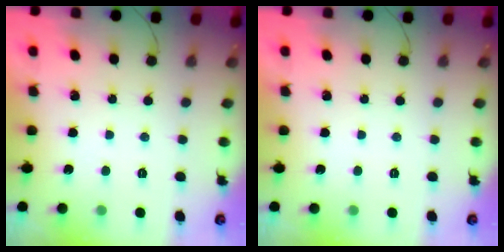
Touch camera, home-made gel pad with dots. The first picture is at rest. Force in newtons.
{"total": 0.0}